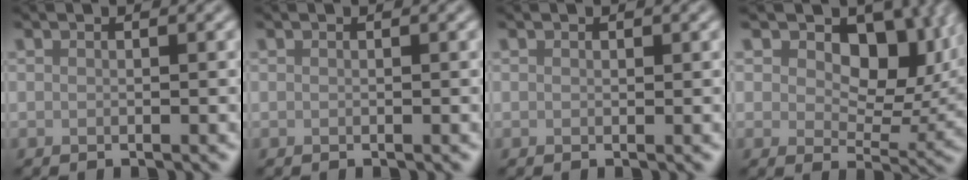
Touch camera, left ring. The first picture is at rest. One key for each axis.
{"total": 0.0}
{"total": 0.0}
{"total": 10.5, "fx": 3.9, "fy": 6.5, "fz": 7.2, "tx": -0.096, "ty": -0.011, "tz": 0.062}